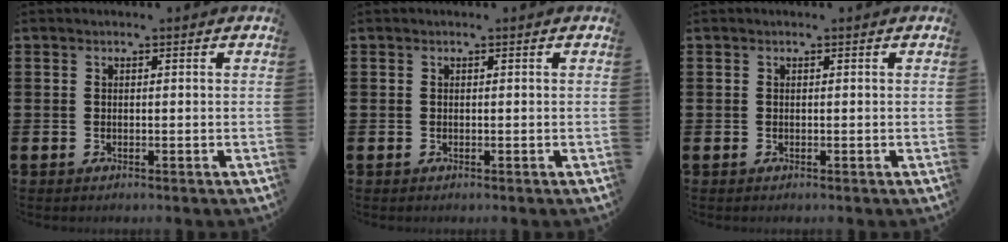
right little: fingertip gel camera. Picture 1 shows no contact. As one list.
[{"total": 0.0}, {"total": 0.0}]